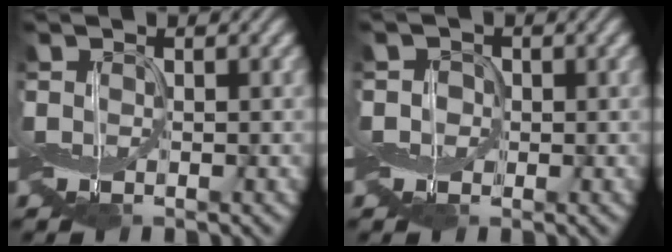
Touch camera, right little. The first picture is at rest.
{"total": 1.4, "force": [-0.3, 1.3, 0.4], "torque": [-0.011, 0.002, -0.012]}